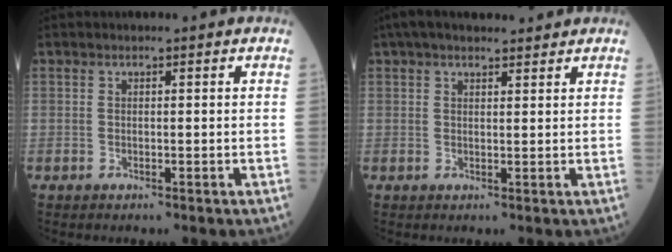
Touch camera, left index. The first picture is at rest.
{"total": 8.4, "force": [7.0, 2.1, 4.0], "torque": [-0.053, 0.035, 0.107]}